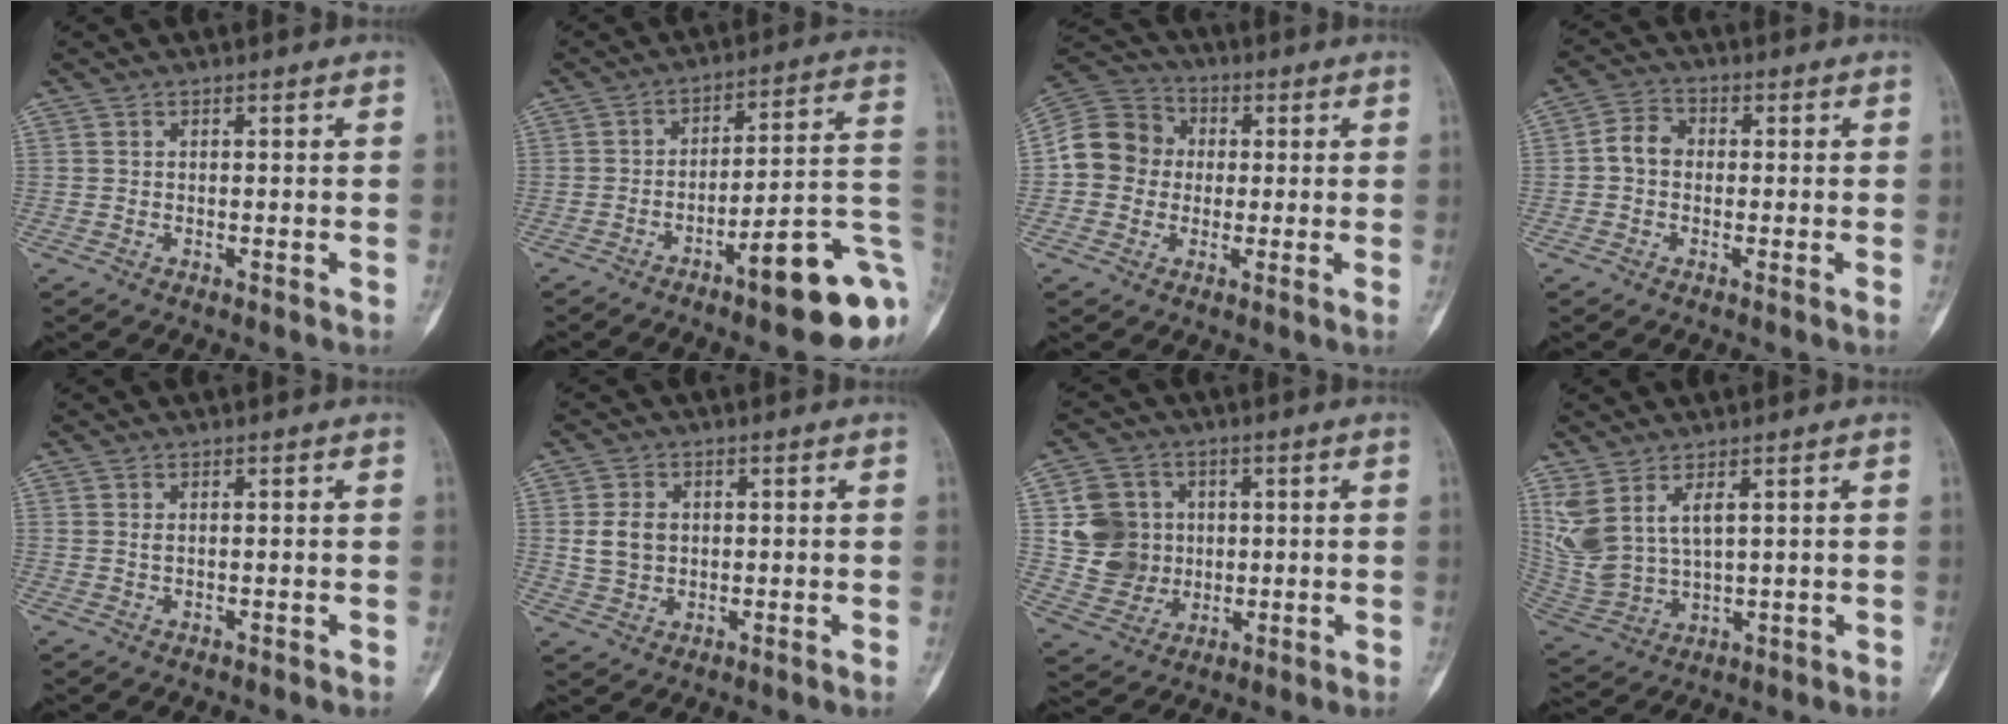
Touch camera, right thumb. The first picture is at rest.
{"total": 17.7, "force": [-6.8, 4.0, 15.8], "torque": [-0.159, 0.055, -0.087]}
{"total": 10.7, "force": [0.1, 9.6, 4.6], "torque": [-0.067, 0.026, -0.010]}
{"total": 4.5, "force": [-0.4, 3.3, 3.1], "torque": [-0.046, 0.011, -0.021]}
{"total": 0.5, "force": [0.2, 0.3, 0.4], "torque": [-0.003, 0.001, 0.006]}
{"total": 5.4, "force": [0.7, 4.1, 3.4], "torque": [-0.054, -0.001, 0.018]}
{"total": 11.0, "force": [1.4, 10.2, 3.9], "torque": [-0.036, 0.002, 0.035]}
{"total": 10.1, "force": [4.5, 5.1, 7.5], "torque": [-0.163, -0.016, 0.111]}